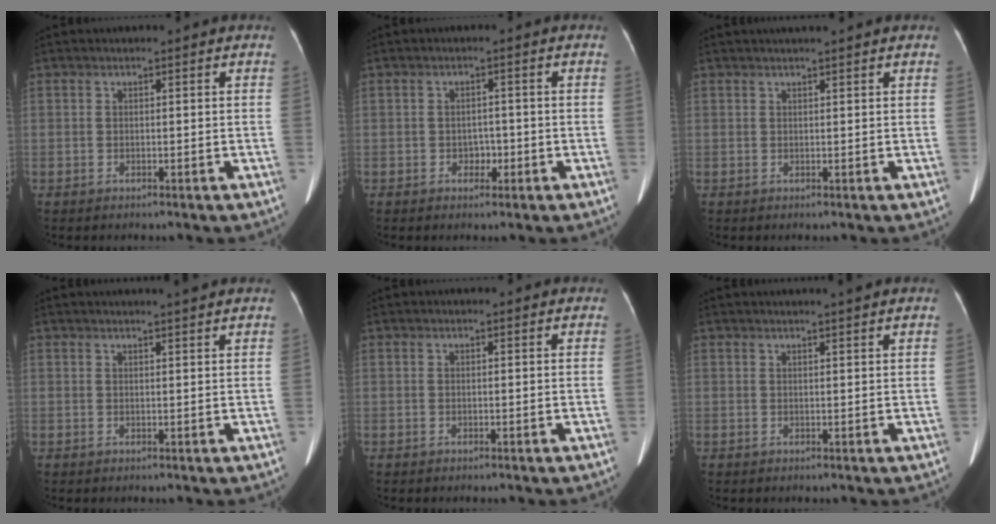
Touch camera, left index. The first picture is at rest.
{"total": 1.9, "force": [-0.8, 1.5, 1.0], "torque": [-0.011, 0.006, -0.008]}
{"total": 3.9, "force": [3.3, 0.0, 2.0], "torque": [-0.022, 0.029, 0.043]}
{"total": 4.9, "force": [4.4, -0.3, 2.1], "torque": [-0.029, 0.014, 0.049]}
{"total": 2.7, "force": [2.2, 0.8, 1.2], "torque": [-0.010, 0.018, 0.022]}
{"total": 4.2, "force": [3.7, -0.4, 1.9], "torque": [-0.026, 0.014, 0.043]}